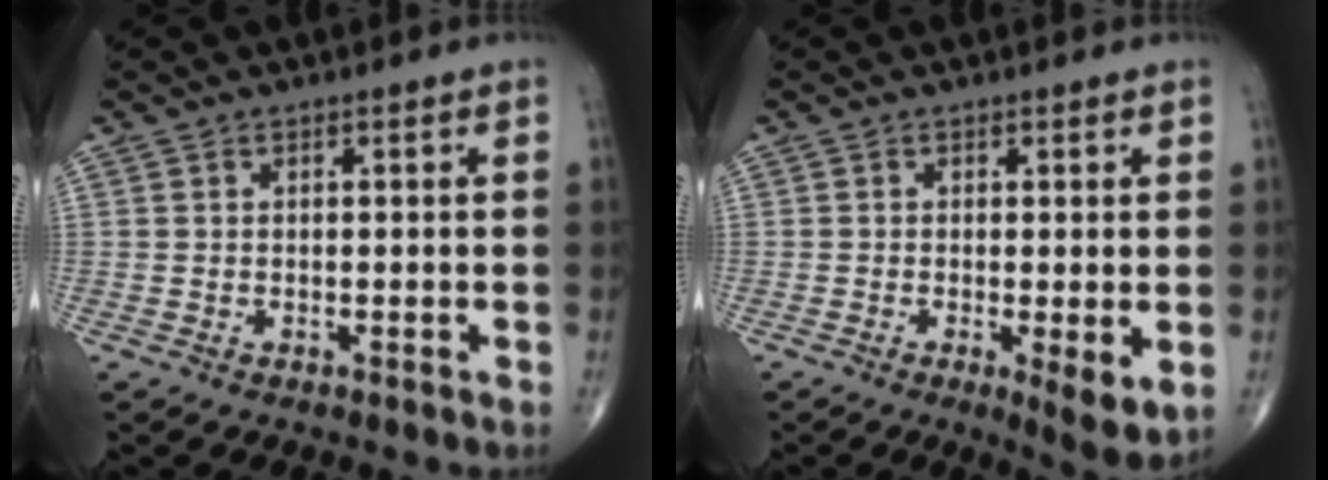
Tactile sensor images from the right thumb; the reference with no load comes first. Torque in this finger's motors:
{"motor_torque": [-0.31, 0.41, -0.26, -0.26, 0.01]}